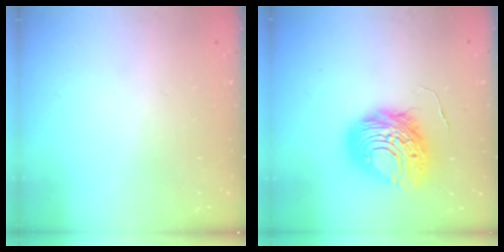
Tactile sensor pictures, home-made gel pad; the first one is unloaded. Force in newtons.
{"total": 13.2, "press": 13.2, "slide": 1.3}